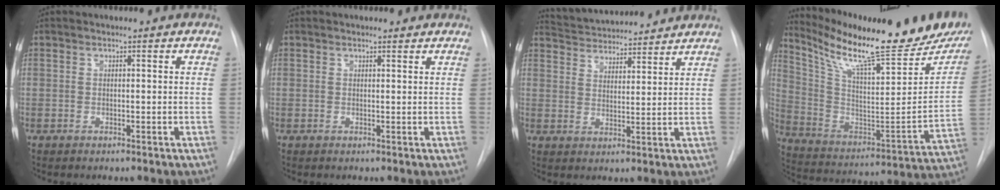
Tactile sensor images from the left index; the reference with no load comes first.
{"total": 1.7, "force": [1.6, 0.5, 0.3], "torque": [-0.011, 0.003, 0.015]}
{"total": 14.0, "force": [13.3, 2.2, 3.7], "torque": [-0.061, 0.026, 0.198]}
{"total": 28.2, "force": [22.7, 4.5, 16.2], "torque": [-0.271, -0.044, 0.329]}